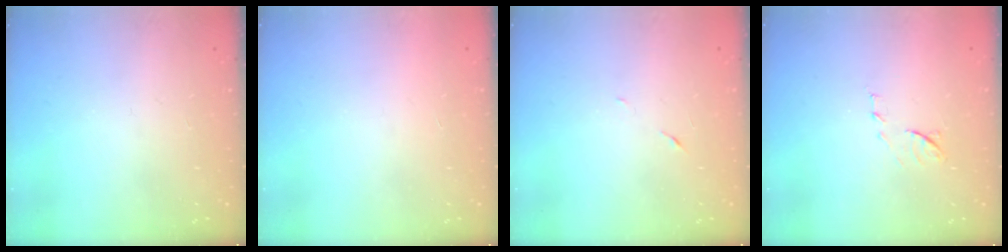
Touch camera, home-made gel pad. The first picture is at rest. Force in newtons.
{"total": 1.6, "press": 1.6, "slide": 0.1}
{"total": 5.0, "press": 4.8, "slide": 1.4}
{"total": 7.9, "press": 7.9, "slide": 0.7}